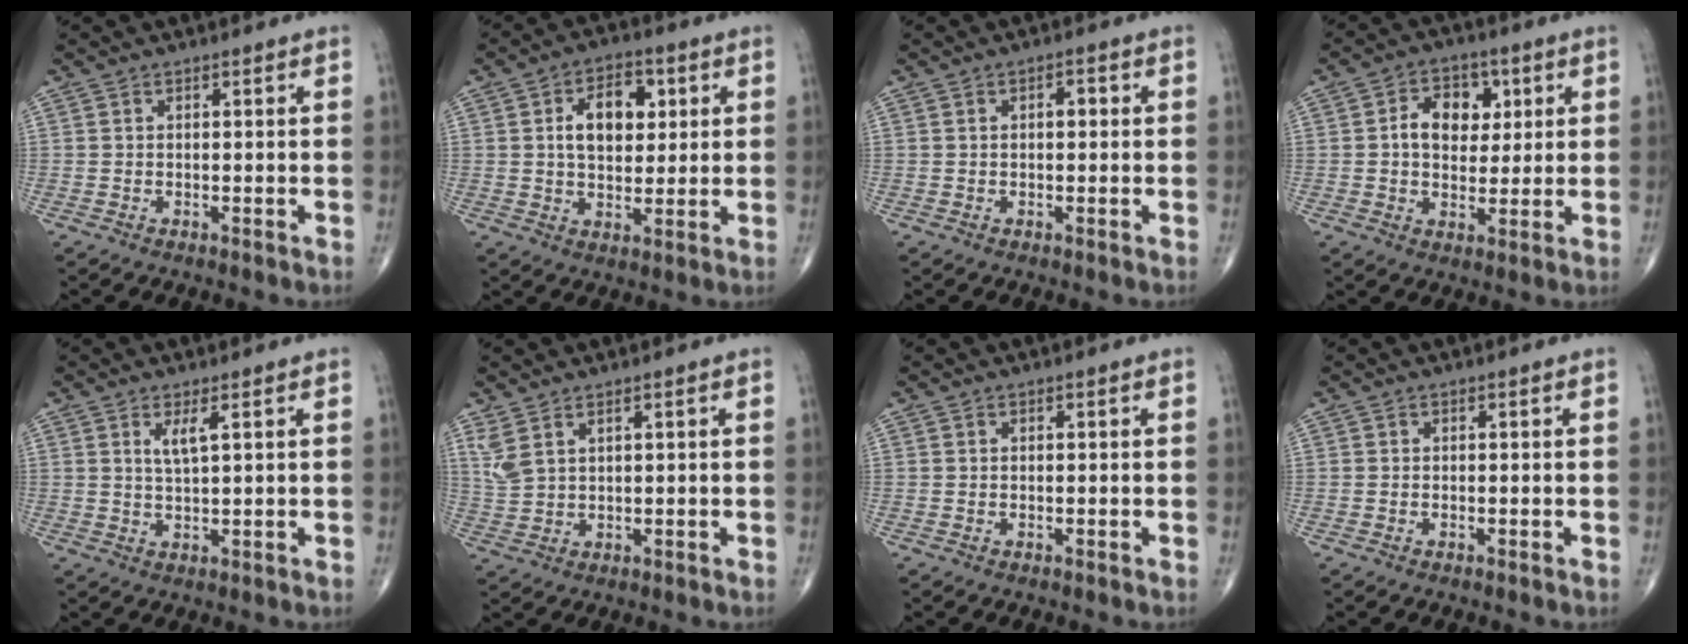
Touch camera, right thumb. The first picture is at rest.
{"total": 10.0, "force": [2.5, 6.1, 7.5], "torque": [-0.094, -0.001, 0.039]}
{"total": 1.7, "force": [0.2, 0.9, 1.4], "torque": [-0.019, 0.003, 0.000]}
{"total": 9.1, "force": [2.0, 6.6, 6.0], "torque": [-0.057, 0.002, 0.030]}
{"total": 2.9, "force": [1.3, 0.3, 2.5], "torque": [-0.056, -0.013, 0.027]}
{"total": 4.0, "force": [2.4, 1.4, 2.8], "torque": [-0.067, -0.006, 0.061]}
{"total": 0.0}
{"total": 0.0}